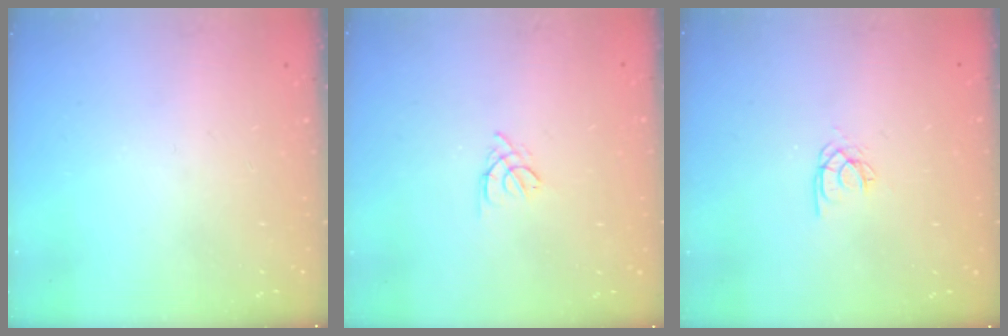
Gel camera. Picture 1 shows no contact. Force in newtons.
{"total": 3.0, "press": 2.9, "slide": 0.7}
{"total": 2.5, "press": 2.5, "slide": 0.1}